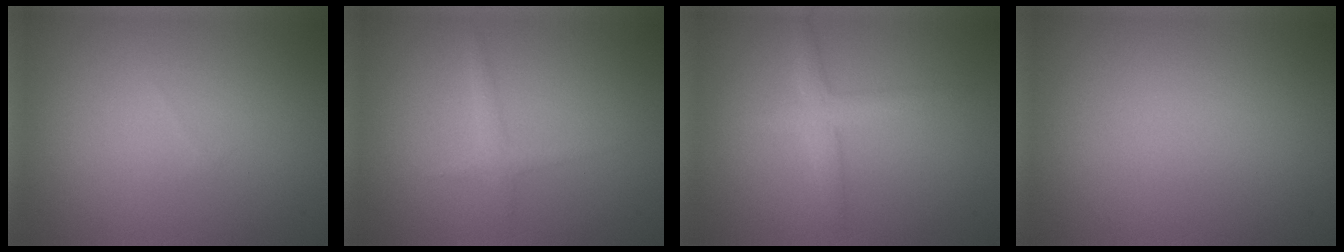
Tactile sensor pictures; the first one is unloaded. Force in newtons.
{"total": 1.1, "press": 1.1, "slide": 0.1}
{"total": 2.3, "press": 2.3, "slide": 0.2}
{"total": 0.0}